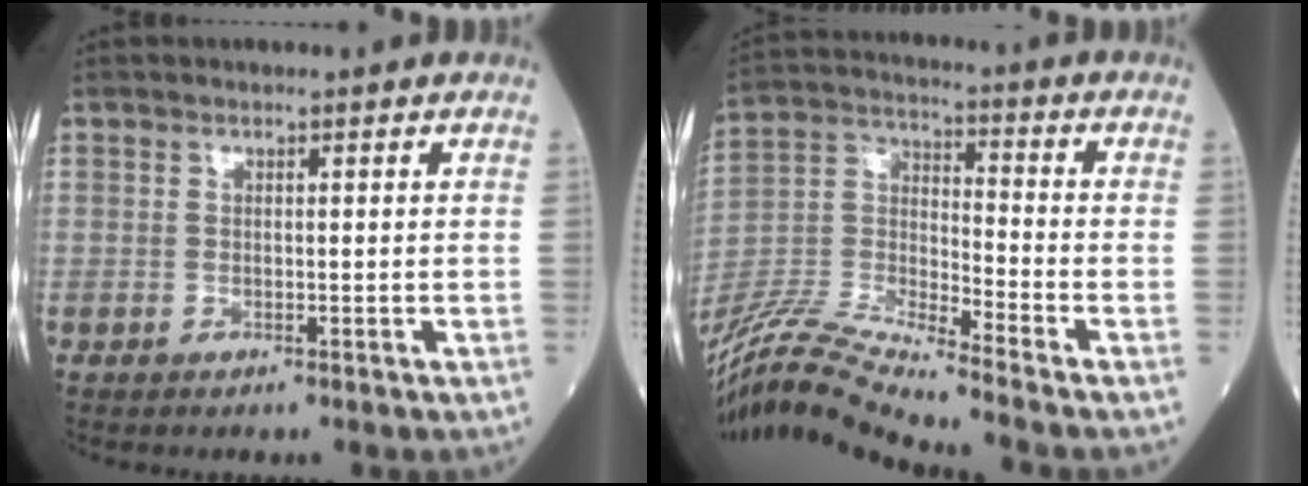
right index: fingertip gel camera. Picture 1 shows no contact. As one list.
[{"total": 16.3, "force": [-15.1, -1.6, 6.1], "torque": [-0.124, 0.001, -0.285]}]